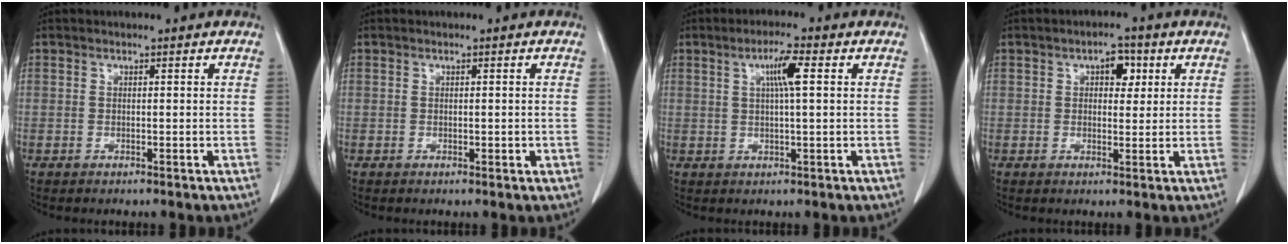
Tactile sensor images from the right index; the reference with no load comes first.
{"total": 0.8, "force": [-0.1, 0.5, 0.6], "torque": [-0.009, 0.002, 0.002]}
{"total": 4.5, "force": [1.4, 0.2, 4.3], "torque": [-0.078, 0.005, 0.023]}
{"total": 3.7, "force": [1.4, 2.0, 2.8], "torque": [-0.040, 0.011, 0.019]}